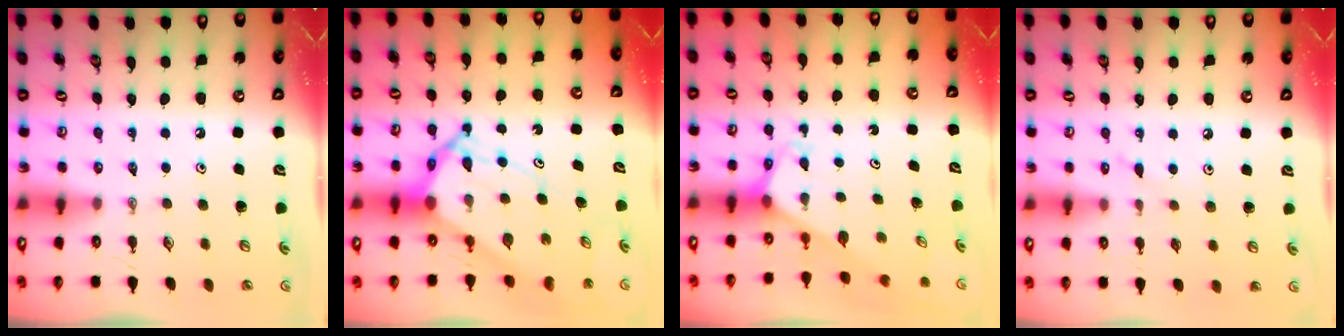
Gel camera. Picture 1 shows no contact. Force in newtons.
{"total": 12.6, "press": 12.6, "slide": 1.3}
{"total": 3.0, "press": 3.0, "slide": 0.2}
{"total": 5.4, "press": 5.4, "slide": 0.5}